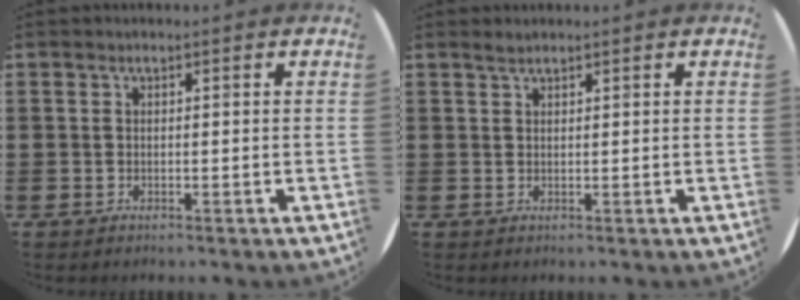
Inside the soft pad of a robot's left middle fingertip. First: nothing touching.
{"total": 0.9, "force": [0.9, 0.1, 0.3], "torque": [-0.006, 0.001, 0.016]}